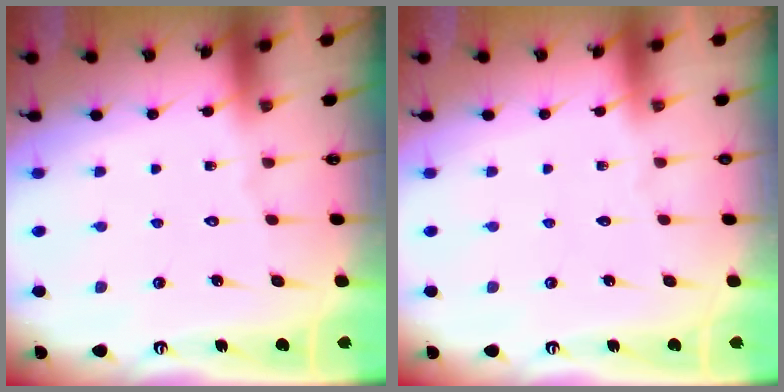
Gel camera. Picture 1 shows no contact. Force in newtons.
{"total": 0.0}